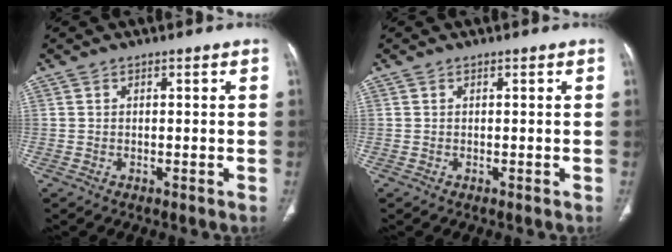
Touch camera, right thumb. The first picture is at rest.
{"total": 0.0}